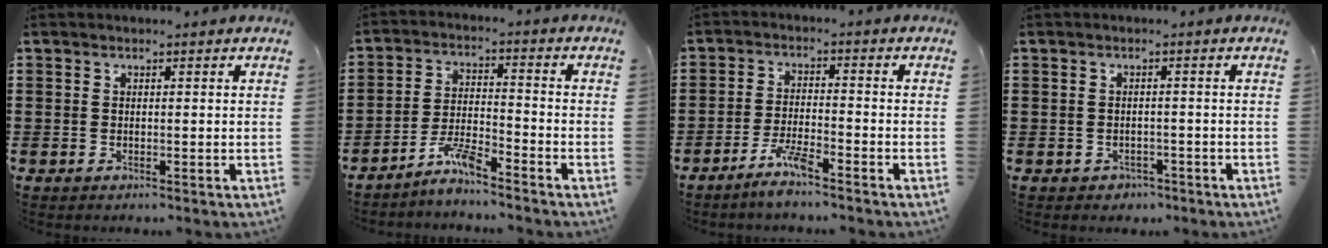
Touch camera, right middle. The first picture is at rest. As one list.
[{"total": 5.3, "force": [-4.7, 0.3, 2.5], "torque": [-0.065, -0.004, -0.096]}, {"total": 4.3, "force": [-3.5, 0.3, 2.6], "torque": [-0.058, 0.000, -0.067]}, {"total": 1.1, "force": [-0.9, 0.6, 0.0], "torque": [-0.004, 0.001, -0.021]}]